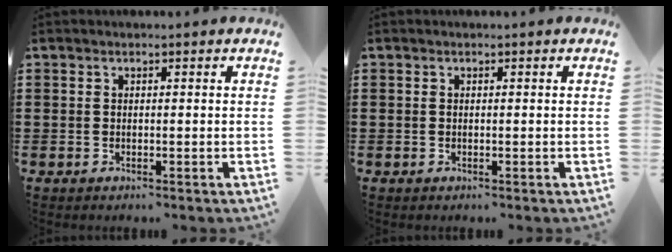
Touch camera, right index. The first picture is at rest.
{"total": 0.0}